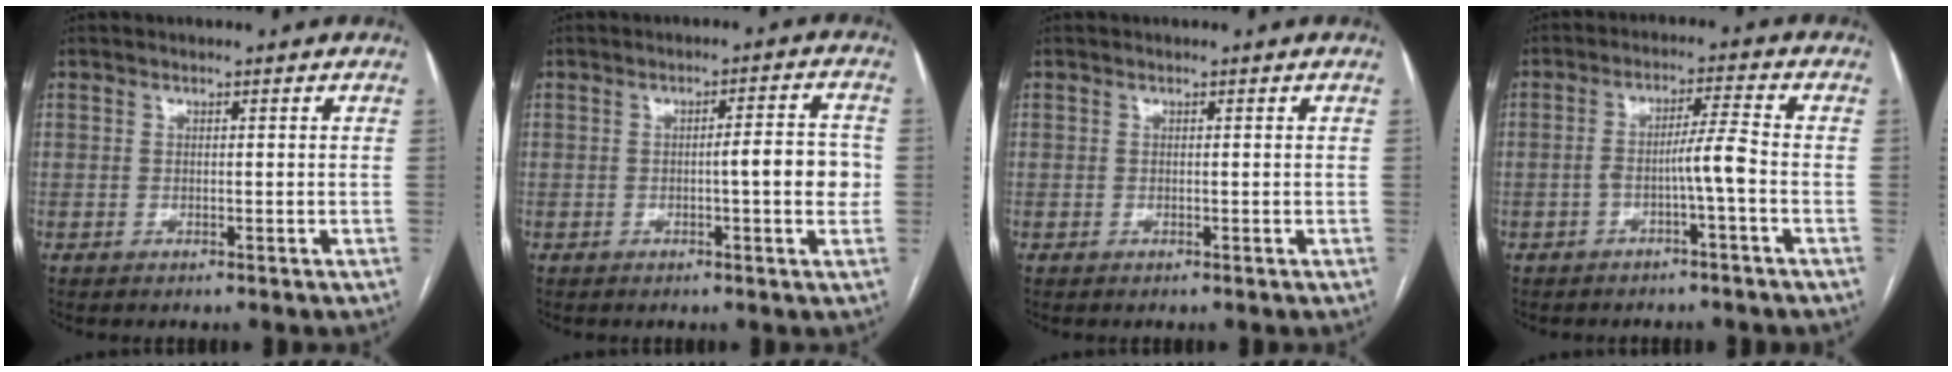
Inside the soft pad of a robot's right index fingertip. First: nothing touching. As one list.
[{"total": 5.7, "force": [-0.5, 0.9, 5.6], "torque": [-0.071, 0.013, -0.009]}, {"total": 0.0}, {"total": 4.6, "force": [-1.7, -0.7, 4.2], "torque": [-0.072, 0.011, -0.028]}]